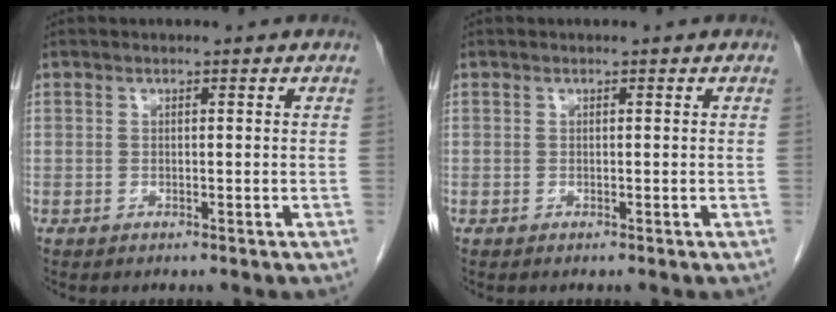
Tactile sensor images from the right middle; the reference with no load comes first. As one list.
[{"total": 0.0}]